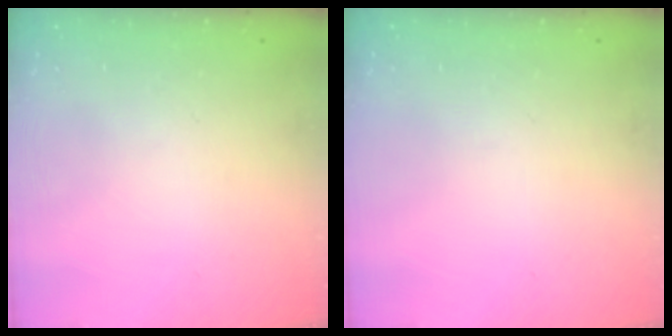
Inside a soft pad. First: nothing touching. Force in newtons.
{"total": 0.0}